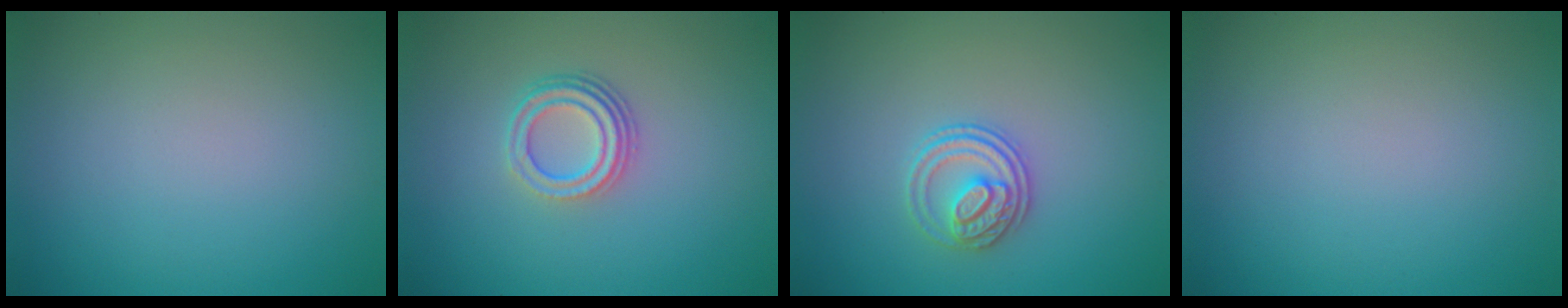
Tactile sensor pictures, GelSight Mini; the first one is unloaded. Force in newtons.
{"total": 3.4, "press": 2.5, "slide": 2.4}
{"total": 2.8, "press": 2.7, "slide": 1.0}
{"total": 0.0}